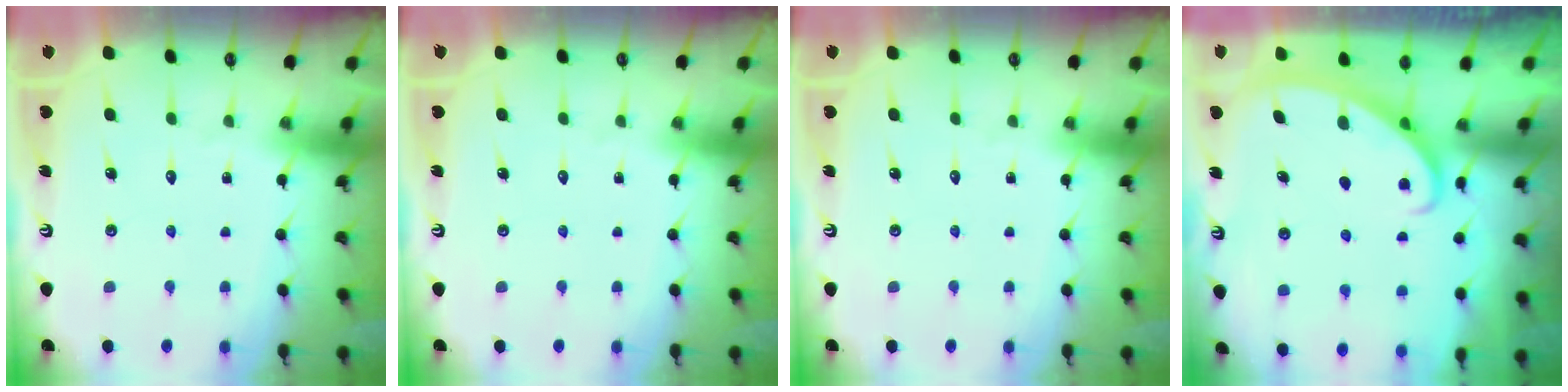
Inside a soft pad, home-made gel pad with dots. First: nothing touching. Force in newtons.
{"total": 0.0}
{"total": 0.0}
{"total": 3.1, "press": 3.1, "slide": 0.1}